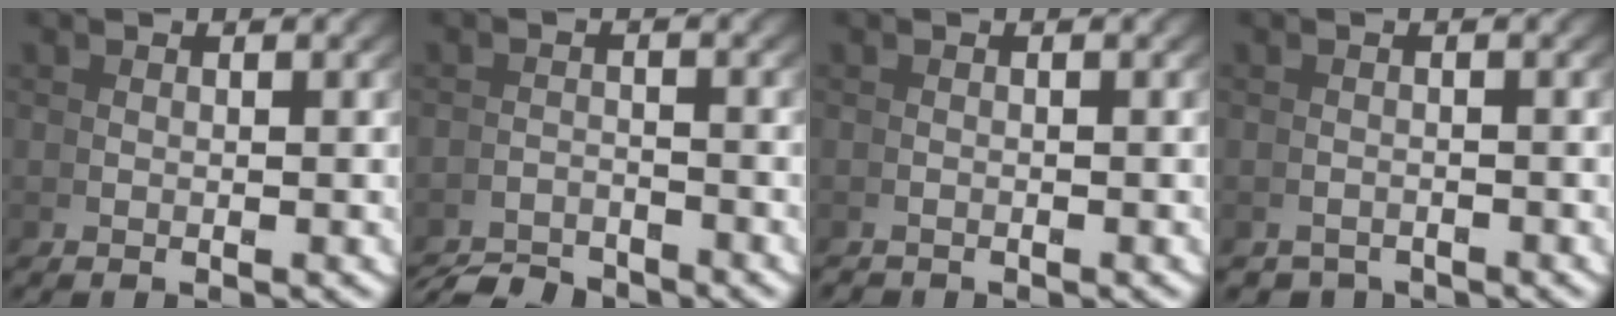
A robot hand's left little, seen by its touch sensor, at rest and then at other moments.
{"total": 4.3, "force": [-4.2, 0.2, 0.3], "torque": [0.017, -0.010, -0.071]}
{"total": 1.1, "force": [-0.9, -0.5, -0.5], "torque": [0.009, -0.006, -0.014]}
{"total": 2.6, "force": [-2.5, 0.7, -0.4], "torque": [0.011, -0.013, -0.039]}